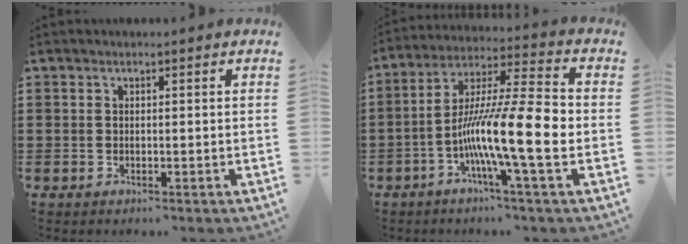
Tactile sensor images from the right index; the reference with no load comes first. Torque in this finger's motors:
{"motor_torque": [2.14, 0.00, 1.05, 0.21]}